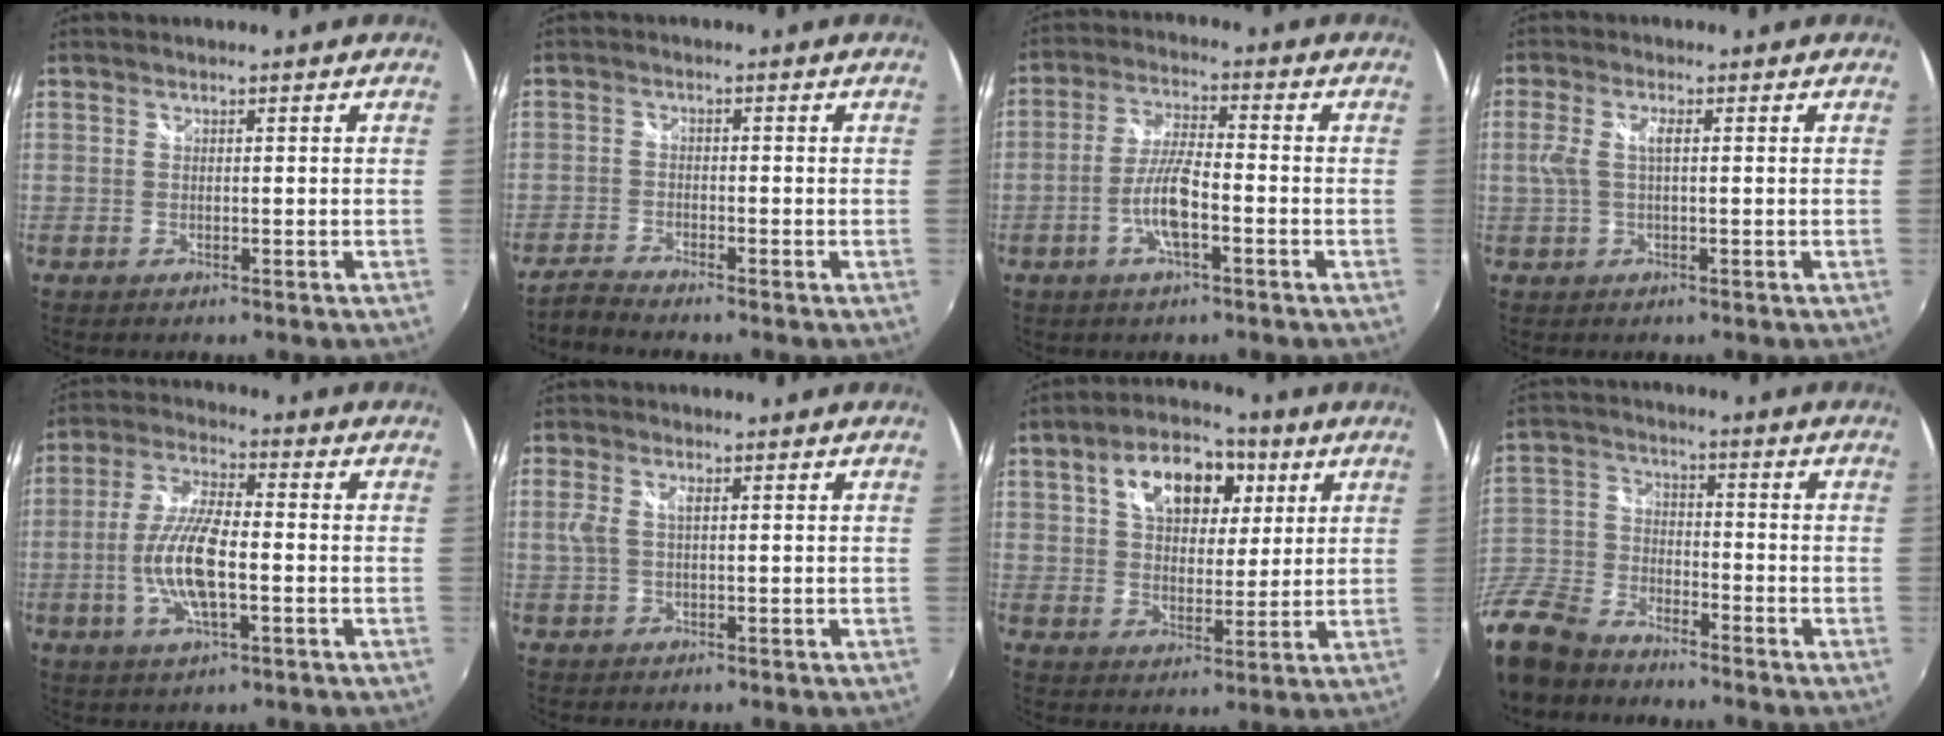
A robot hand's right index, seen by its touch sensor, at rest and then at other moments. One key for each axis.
{"total": 3.1, "fx": -3.0, "fy": 0.2, "fz": 0.7, "tx": -0.025, "ty": -0.008, "tz": -0.065}
{"total": 7.1, "fx": -2.8, "fy": 1.2, "fz": 6.4, "tx": -0.132, "ty": 0.005, "tz": -0.051}
{"total": 3.7, "fx": 0.2, "fy": 1.2, "fz": 3.5, "tx": -0.073, "ty": 0.003, "tz": 0.006}
{"total": 10.9, "fx": -2.4, "fy": 3.2, "fz": 10.1, "tx": -0.208, "ty": 0.003, "tz": -0.046}
{"total": 2.7, "fx": 0.3, "fy": 1.2, "fz": 2.4, "tx": -0.052, "ty": 0.002, "tz": 0.006}
{"total": 14.9, "fx": 6.1, "fy": 9.2, "fz": 10.0, "tx": -0.179, "ty": 0.040, "tz": 0.099}
{"total": 16.9, "fx": -12.2, "fy": 9.1, "fz": 7.2, "tx": -0.207, "ty": -0.004, "tz": -0.240}